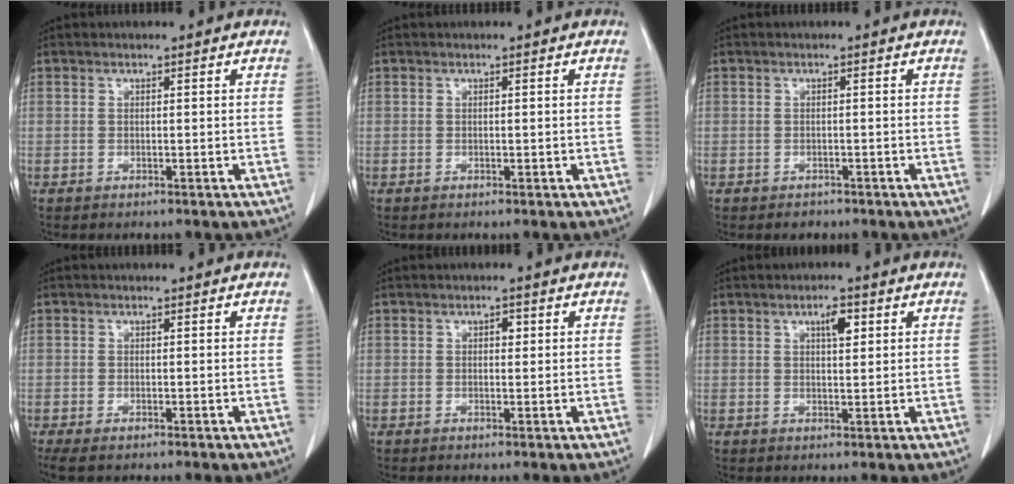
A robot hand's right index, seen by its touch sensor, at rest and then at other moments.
{"total": 0.0}
{"total": 1.5, "force": [-1.1, 1.0, 0.2], "torque": [-0.008, 0.001, -0.013]}
{"total": 3.1, "force": [-2.3, 0.9, 1.9], "torque": [-0.036, -0.012, -0.035]}
{"total": 1.2, "force": [0.3, 0.7, 0.9], "torque": [-0.011, 0.003, 0.004]}
{"total": 3.0, "force": [1.3, 0.9, 2.6], "torque": [-0.044, 0.001, 0.022]}